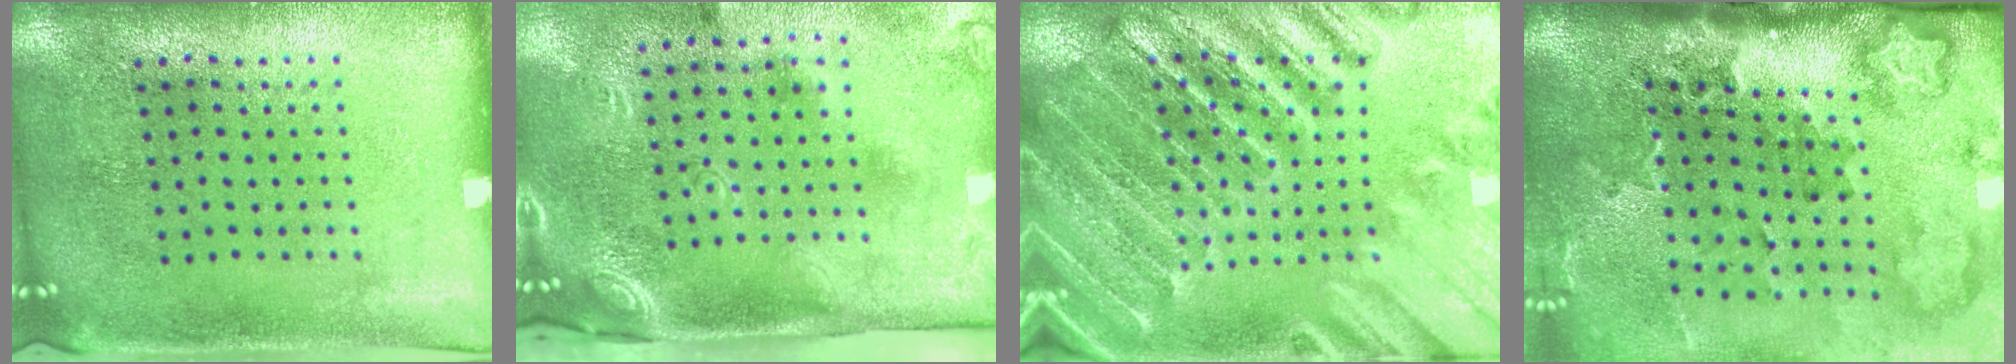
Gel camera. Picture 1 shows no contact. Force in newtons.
{"total": 2.8, "press": 1.9, "slide": 2.0}
{"total": 3.0, "press": 2.9, "slide": 0.4}
{"total": 3.8, "press": 2.5, "slide": 2.8}